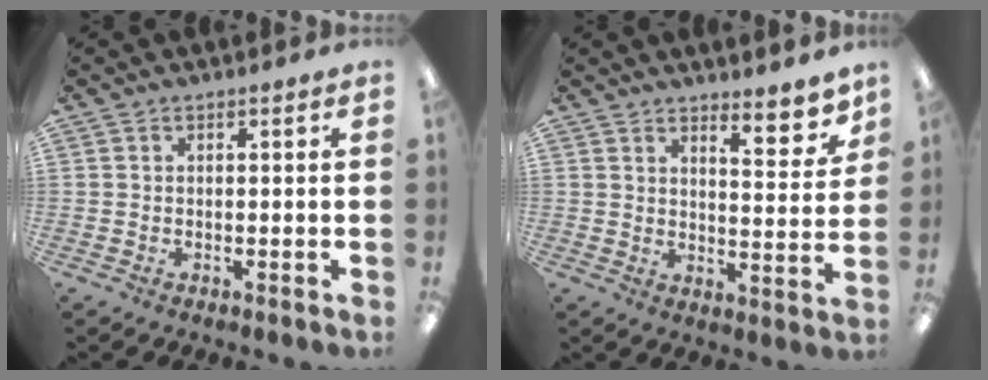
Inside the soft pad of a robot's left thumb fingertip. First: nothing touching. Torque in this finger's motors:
{"motor_torque": [0.28, -0.28, -0.23, -0.26, 0.03]}